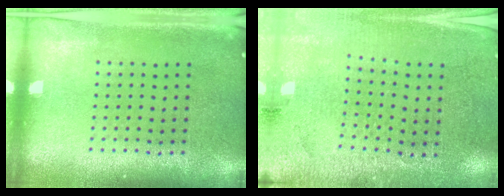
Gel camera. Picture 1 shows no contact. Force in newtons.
{"total": 2.8, "press": 2.7, "slide": 0.5}